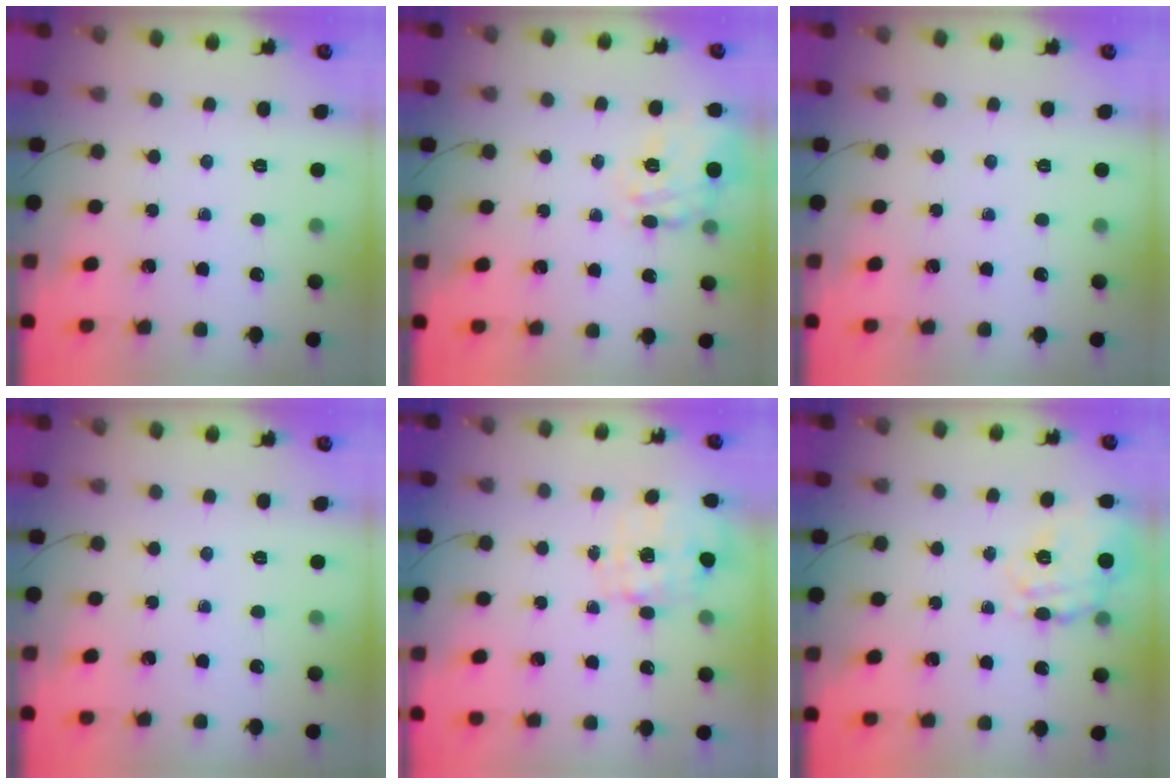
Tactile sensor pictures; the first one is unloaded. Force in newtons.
{"total": 17.7, "press": 17.6, "slide": 1.7}
{"total": 0.0}
{"total": 0.0}
{"total": 4.9, "press": 4.8, "slide": 0.9}
{"total": 9.8, "press": 9.5, "slide": 2.5}